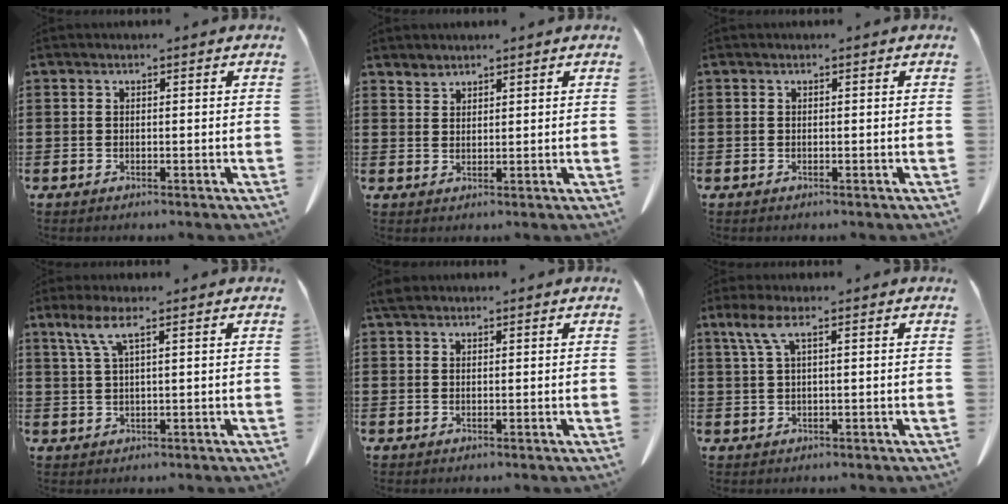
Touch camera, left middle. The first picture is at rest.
{"total": 1.8, "force": [1.8, 0.4, 0.0], "torque": [-0.004, -0.001, 0.036]}
{"total": 0.0}
{"total": 4.1, "force": [2.1, 0.3, 3.5], "torque": [-0.075, 0.001, 0.036]}
{"total": 1.6, "force": [1.2, 0.9, 0.7], "torque": [-0.019, 0.004, 0.023]}
{"total": 3.6, "force": [1.4, 0.6, 3.2], "torque": [-0.076, -0.001, 0.023]}